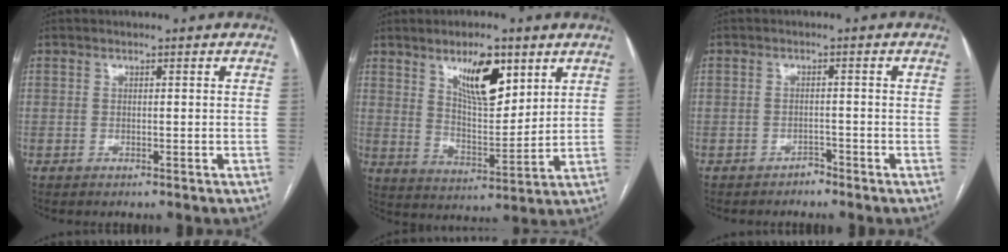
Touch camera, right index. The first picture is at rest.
{"total": 10.5, "force": [5.8, 3.4, 8.1], "torque": [-0.140, -0.002, 0.109]}
{"total": 1.4, "force": [-1.2, 0.7, 0.0], "torque": [0.002, 0.003, -0.022]}